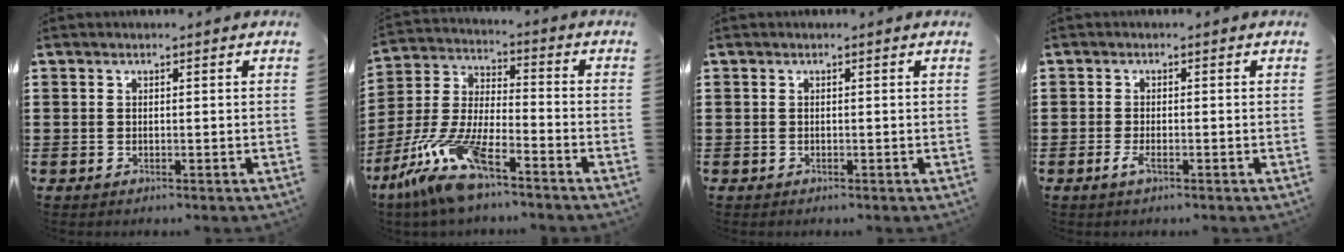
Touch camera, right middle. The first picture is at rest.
{"total": 11.3, "force": [-8.4, 2.0, 7.3], "torque": [-0.178, -0.002, -0.175]}
{"total": 0.0}
{"total": 2.1, "force": [-0.9, 0.5, 1.8], "torque": [-0.047, -0.007, -0.020]}